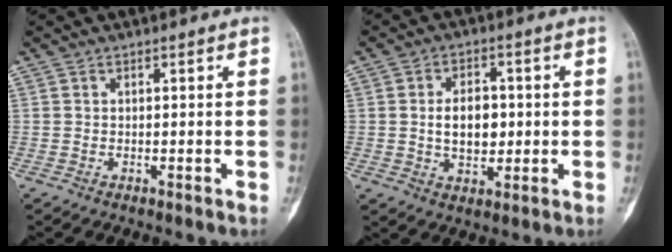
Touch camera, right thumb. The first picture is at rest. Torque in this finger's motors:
{"motor_torque": [1.05, 1.03, 0.60, -0.60, 0.23]}